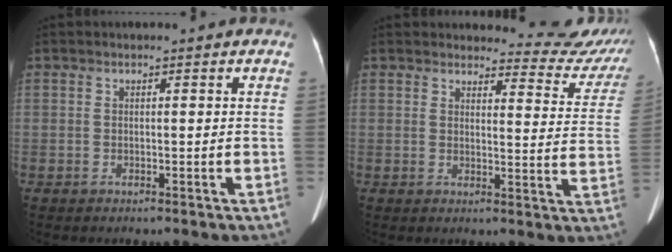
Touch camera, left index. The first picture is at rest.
{"total": 11.2, "force": [11.0, 1.7, -0.6], "torque": [0.040, -0.067, 0.096]}